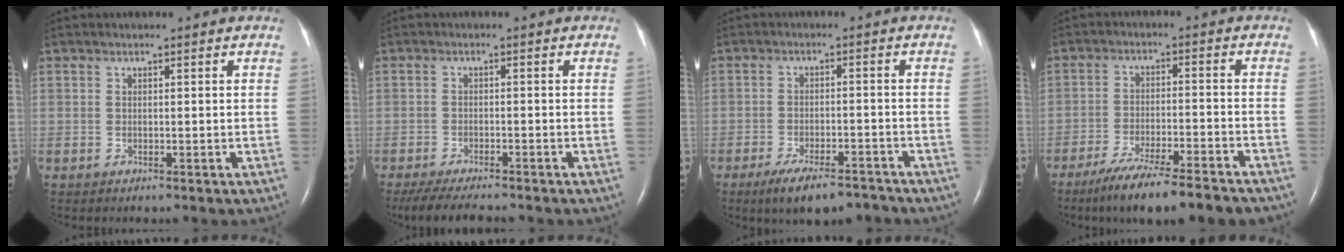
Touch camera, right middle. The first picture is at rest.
{"total": 7.2, "force": [-6.3, 0.8, 3.3], "torque": [-0.056, -0.021, -0.101]}
{"total": 8.1, "force": [-6.4, 2.3, 4.4], "torque": [-0.075, -0.009, -0.108]}
{"total": 13.8, "force": [-11.3, 1.0, 7.9], "torque": [-0.129, -0.030, -0.178]}